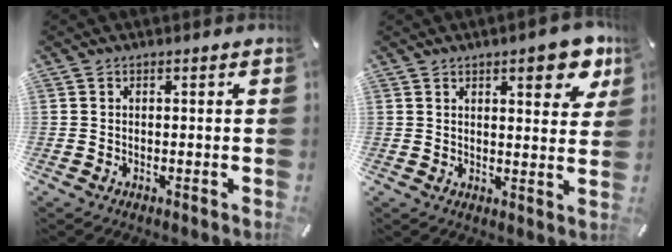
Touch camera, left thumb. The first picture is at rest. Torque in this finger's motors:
{"motor_torque": [1.23, 1.00, 0.42, -0.49, 0.01]}